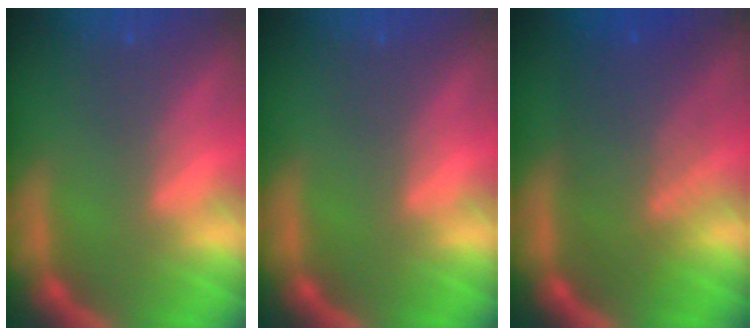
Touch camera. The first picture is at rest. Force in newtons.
{"total": 0.0}
{"total": 7.5}